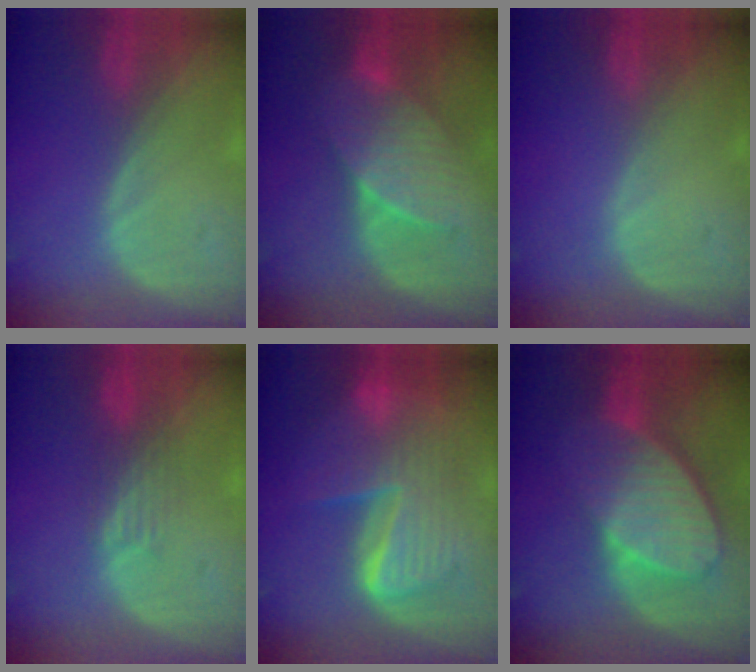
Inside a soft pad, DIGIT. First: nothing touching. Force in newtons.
{"total": 7.2, "press": 7.1, "slide": 1.1}
{"total": 0.0}
{"total": 3.8, "press": 3.1, "slide": 2.2}
{"total": 10.4, "press": 10.4, "slide": 0.9}
{"total": 10.3, "press": 9.0, "slide": 5.0}